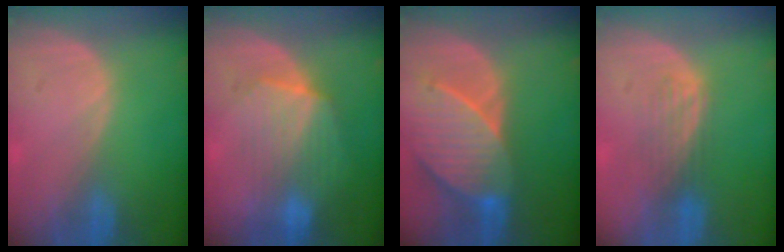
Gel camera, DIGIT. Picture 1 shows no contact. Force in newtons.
{"total": 7.0, "press": 6.9, "slide": 1.3}
{"total": 9.5, "press": 8.6, "slide": 3.8}
{"total": 3.5, "press": 3.2, "slide": 1.5}